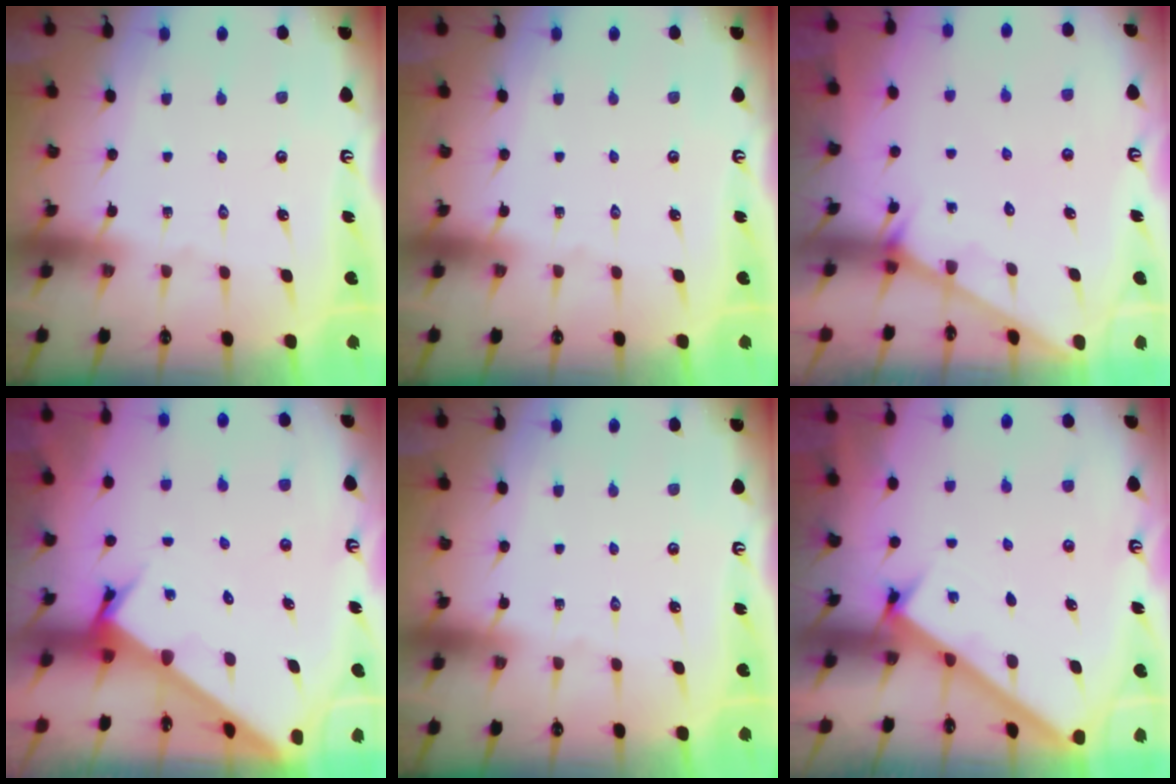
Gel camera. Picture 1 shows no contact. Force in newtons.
{"total": 0.0}
{"total": 2.1, "press": 2.1, "slide": 0.2}
{"total": 2.8, "press": 2.8, "slide": 0.3}
{"total": 0.0}
{"total": 2.8, "press": 2.8, "slide": 0.3}